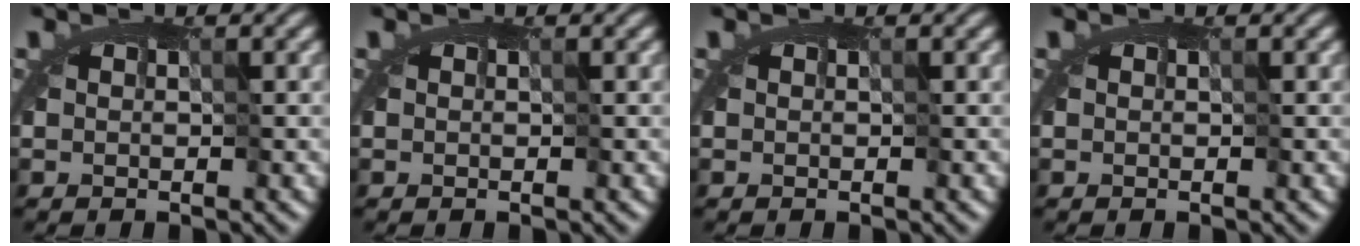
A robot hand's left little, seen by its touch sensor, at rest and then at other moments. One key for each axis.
{"total": 0.0}
{"total": 0.0}
{"total": 0.0}